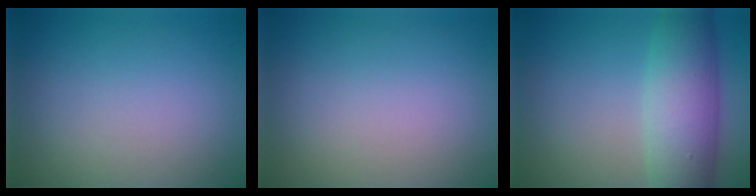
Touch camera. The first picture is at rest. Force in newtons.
{"total": 0.0}
{"total": 7.6, "press": 7.6, "slide": 0.2}